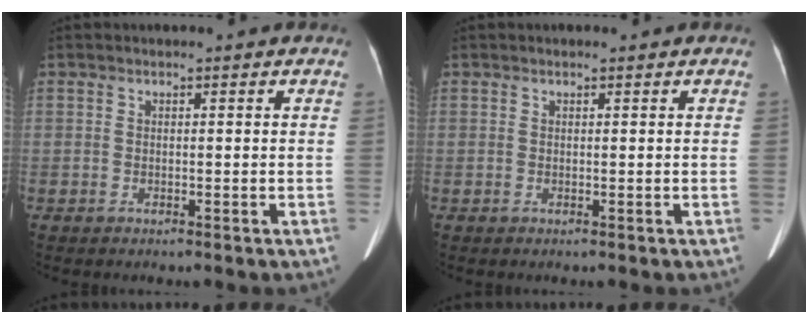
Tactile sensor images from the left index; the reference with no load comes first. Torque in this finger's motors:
{"motor_torque": [-0.12, 0.00, -0.06, 0.01]}